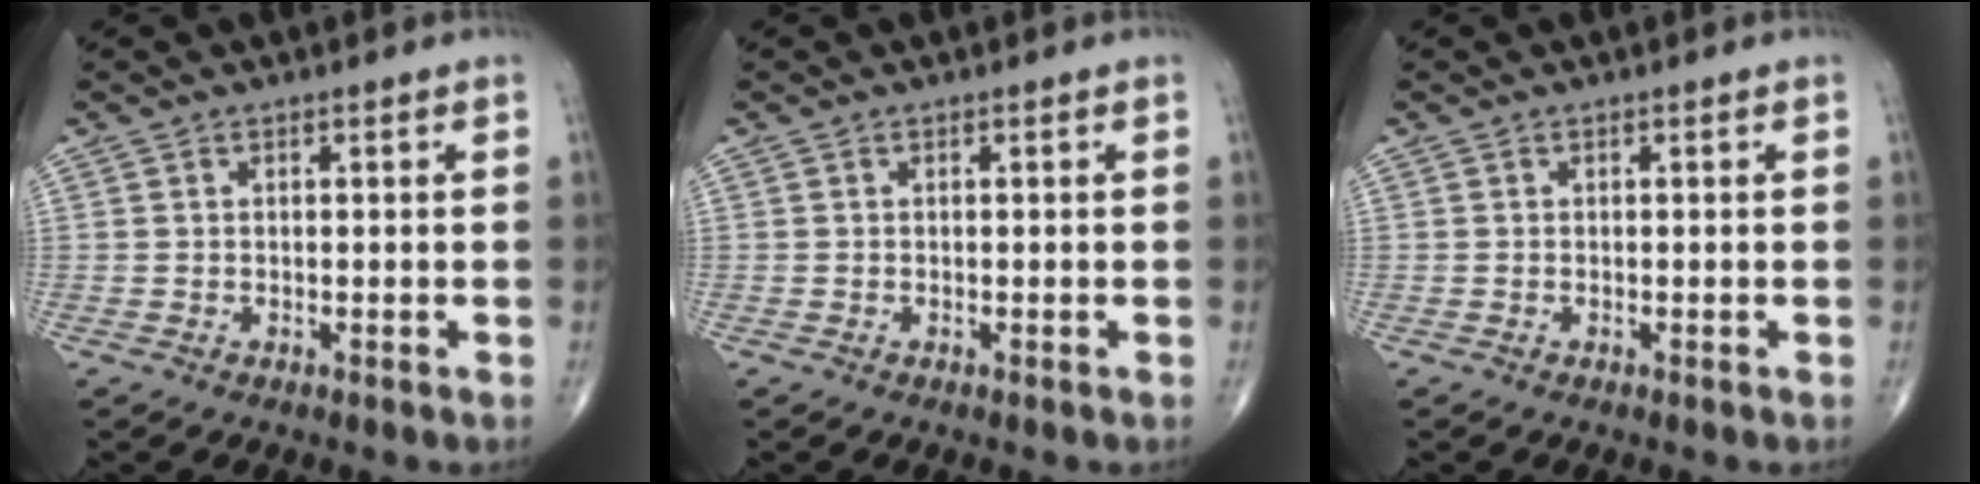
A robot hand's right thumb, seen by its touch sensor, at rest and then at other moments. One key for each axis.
{"total": 0.0}
{"total": 0.0}